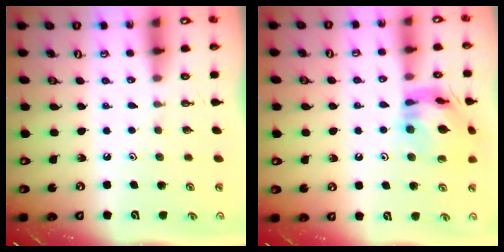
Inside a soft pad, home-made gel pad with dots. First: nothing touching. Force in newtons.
{"total": 14.2, "press": 14.1, "slide": 1.3}